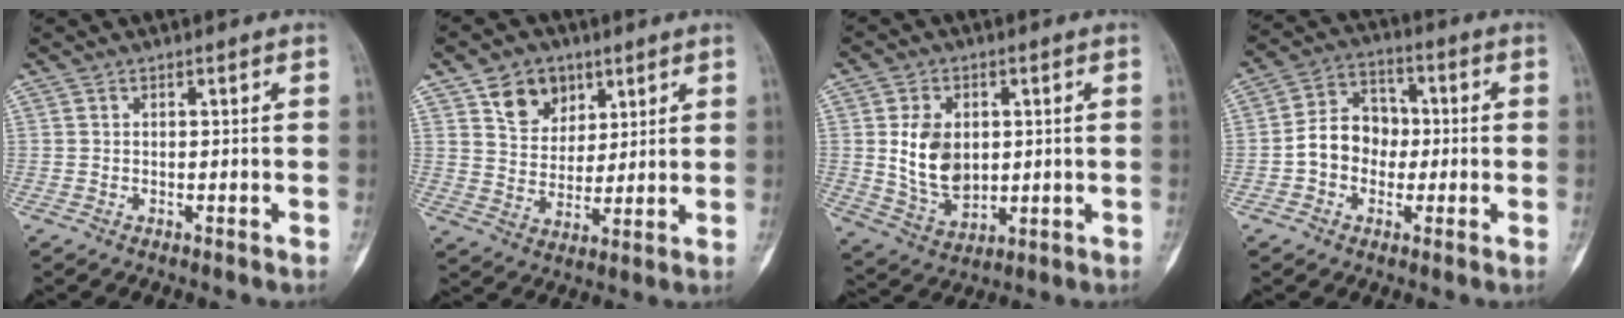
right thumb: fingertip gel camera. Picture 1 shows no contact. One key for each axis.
{"total": 9.2, "fx": 5.0, "fy": 6.8, "fz": 3.7, "tx": -0.029, "ty": -0.026, "tz": 0.090}
{"total": 10.9, "fx": 1.5, "fy": 7.7, "fz": 7.6, "tx": -0.113, "ty": -0.016, "tz": 0.043}
{"total": 9.5, "fx": -1.0, "fy": 7.8, "fz": 5.4, "tx": -0.063, "ty": 0.033, "tz": -0.031}